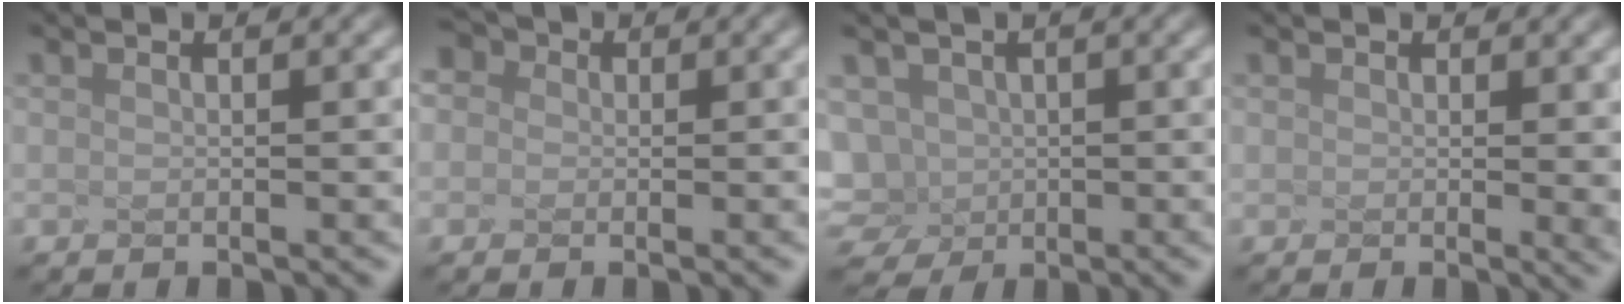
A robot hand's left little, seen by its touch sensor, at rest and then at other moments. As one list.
[{"total": 1.5, "force": [0.3, 1.4, 0.4], "torque": [-0.020, 0.012, 0.011]}, {"total": 3.7, "force": [-1.3, 3.2, 1.5], "torque": [-0.080, -0.005, 0.027]}, {"total": 2.4, "force": [0.7, 0.5, 2.3], "torque": [-0.031, 0.005, 0.026]}]